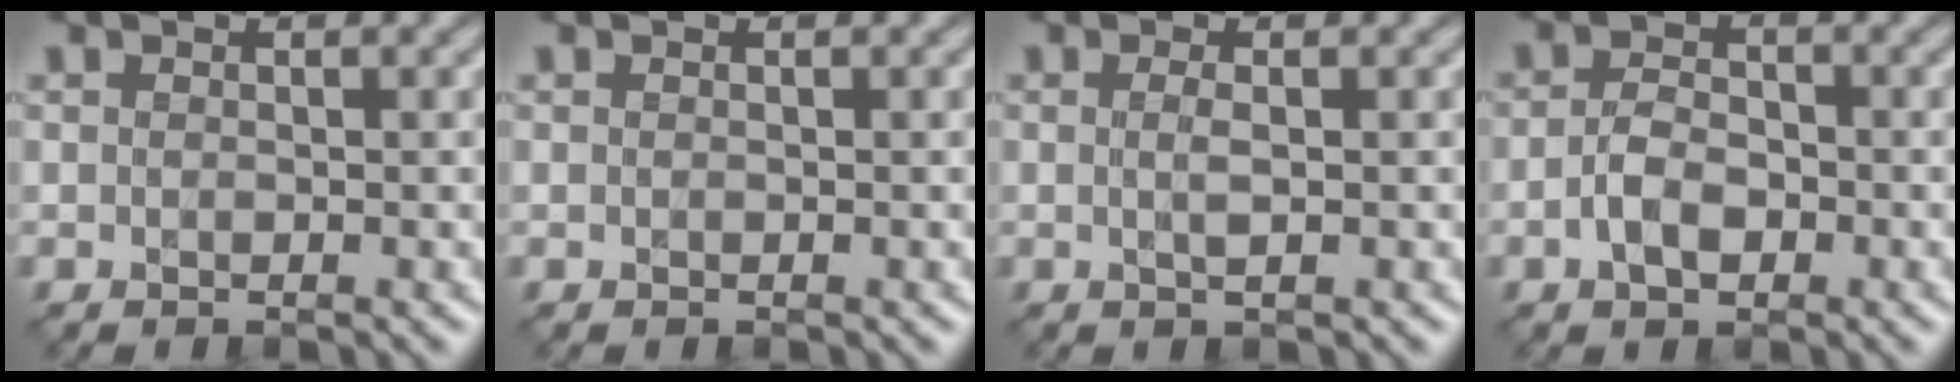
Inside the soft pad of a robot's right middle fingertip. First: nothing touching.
{"total": 0.0}
{"total": 1.3, "force": [0.0, 0.3, 1.2], "torque": [-0.023, 0.000, -0.001]}
{"total": 2.8, "force": [-0.8, 1.7, 2.0], "torque": [-0.040, 0.001, -0.017]}